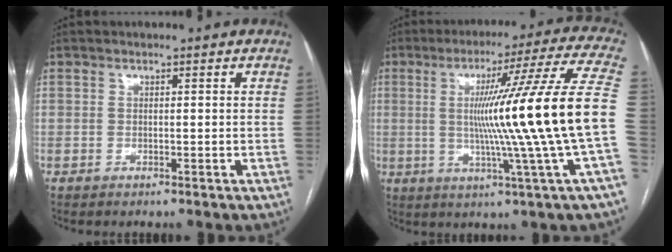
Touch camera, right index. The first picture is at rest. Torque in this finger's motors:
{"motor_torque": [2.14, 0.00, 1.05, 0.21]}